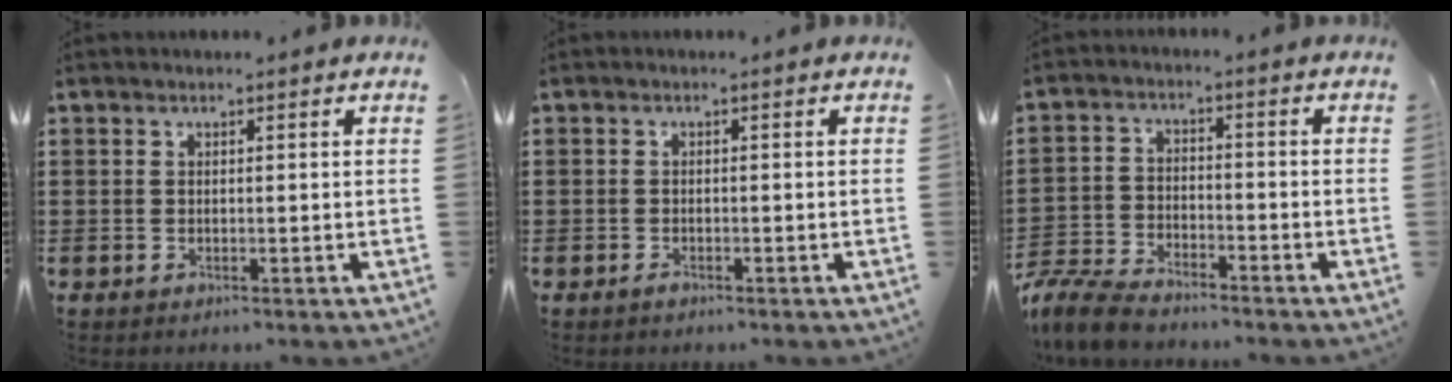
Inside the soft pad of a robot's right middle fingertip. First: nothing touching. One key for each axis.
{"total": 0.8, "fx": -0.7, "fy": 0.4, "fz": 0.2, "tx": -0.005, "ty": -0.002, "tz": -0.013}
{"total": 6.6, "fx": -6.3, "fy": 1.1, "fz": 1.7, "tx": -0.049, "ty": 0.004, "tz": -0.127}